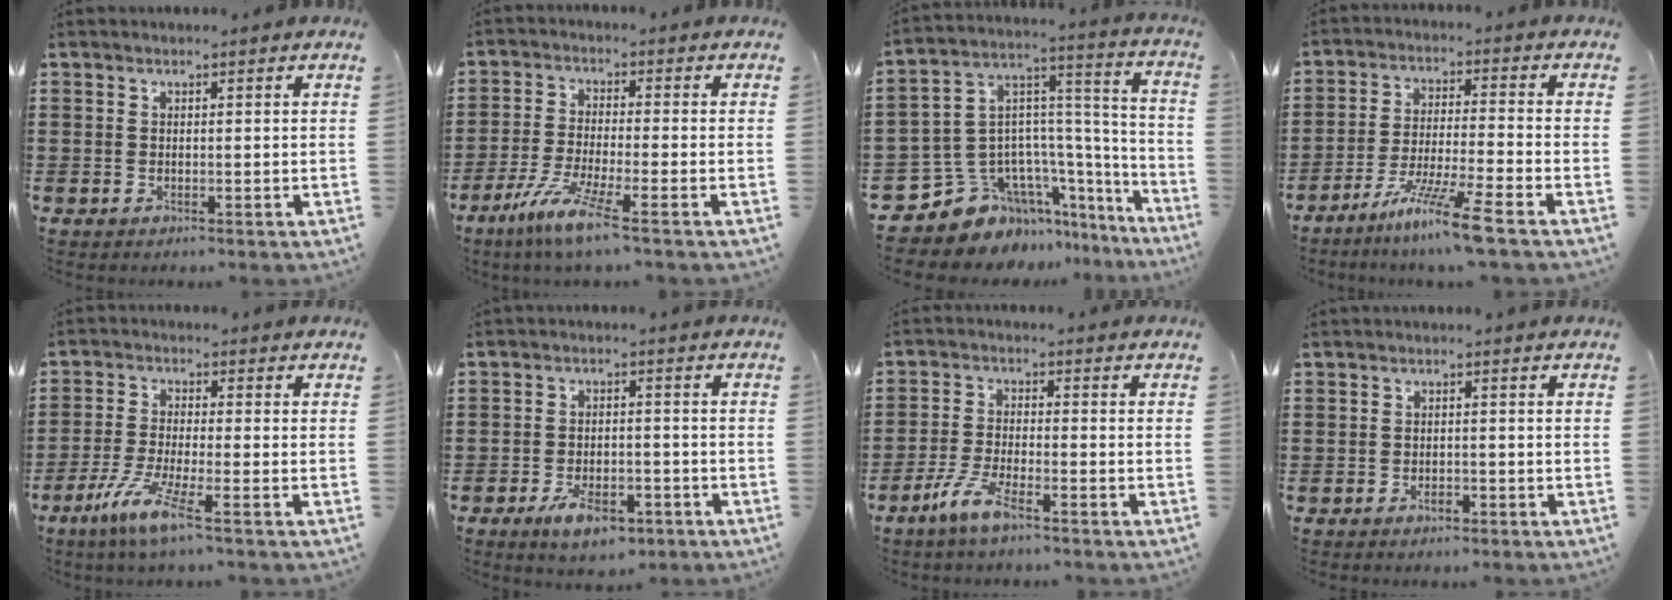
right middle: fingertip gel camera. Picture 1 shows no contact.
{"total": 6.9, "force": [-4.6, 0.2, 5.1], "torque": [-0.109, -0.014, -0.087]}
{"total": 9.8, "force": [-7.1, 6.4, 1.9], "torque": [-0.071, -0.008, -0.134]}
{"total": 9.5, "force": [-7.1, -0.5, 6.2], "torque": [-0.118, -0.010, -0.135]}
{"total": 6.8, "force": [-4.1, 0.7, 5.4], "torque": [-0.120, -0.016, -0.078]}
{"total": 5.7, "force": [-3.6, 2.3, 3.8], "torque": [-0.069, 0.006, -0.063]}
{"total": 5.5, "force": [-3.8, 0.9, 3.9], "torque": [-0.096, -0.008, -0.075]}
{"total": 1.6, "force": [-1.1, 0.7, 0.9], "torque": [-0.020, -0.001, -0.021]}